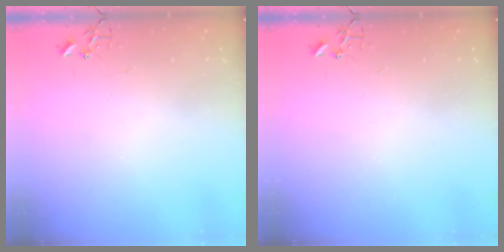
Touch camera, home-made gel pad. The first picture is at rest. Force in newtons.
{"total": 0.0}